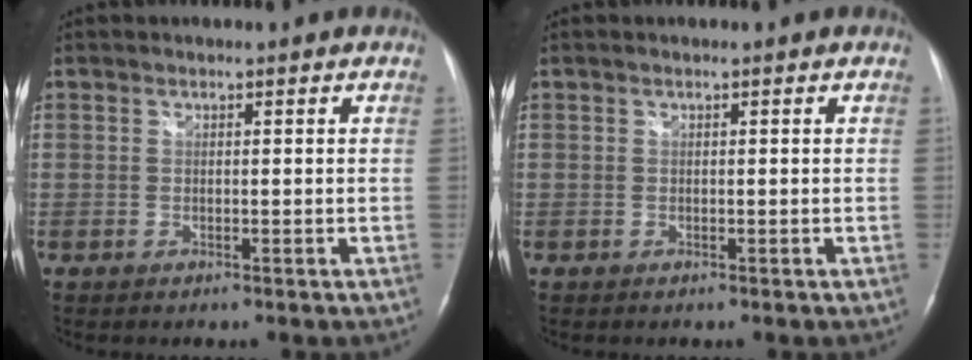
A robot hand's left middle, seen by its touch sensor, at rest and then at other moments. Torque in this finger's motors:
{"motor_torque": [0.14, -0.07, 0.04, 0.00]}